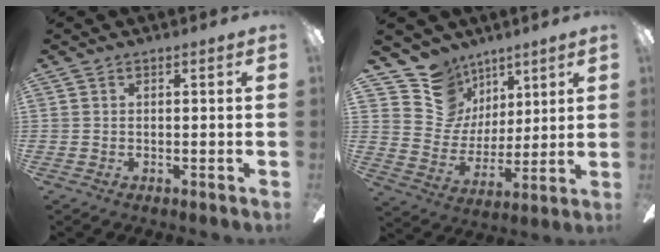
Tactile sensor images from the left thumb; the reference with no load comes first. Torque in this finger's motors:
{"motor_torque": [-0.08, 0.00, -0.33, -0.56, -0.06]}